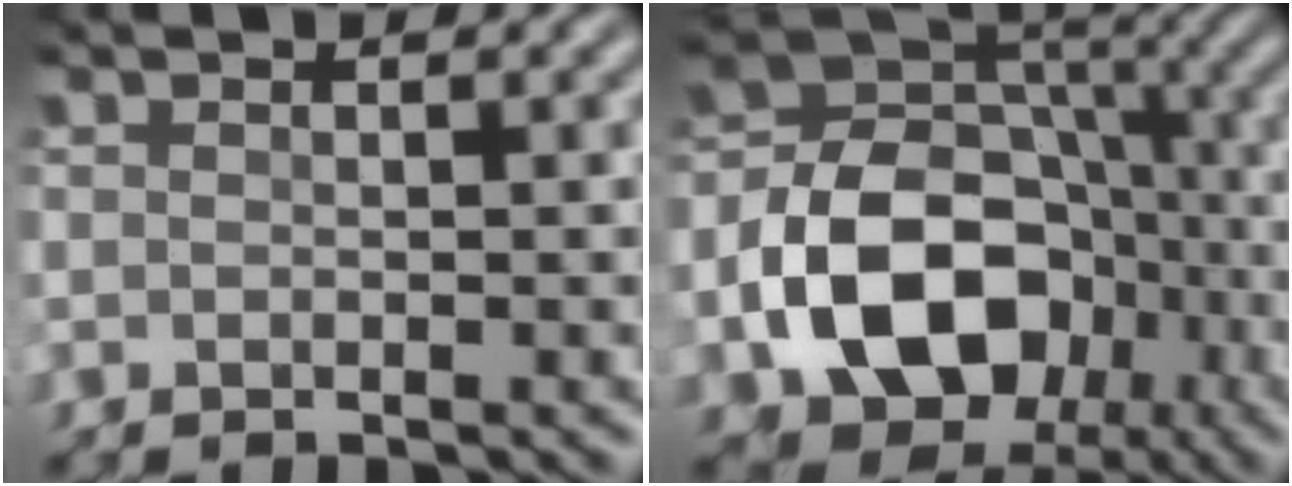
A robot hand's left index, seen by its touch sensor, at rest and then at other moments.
{"total": 12.5, "force": [-4.0, 9.1, 7.5], "torque": [-0.144, 0.003, -0.070]}